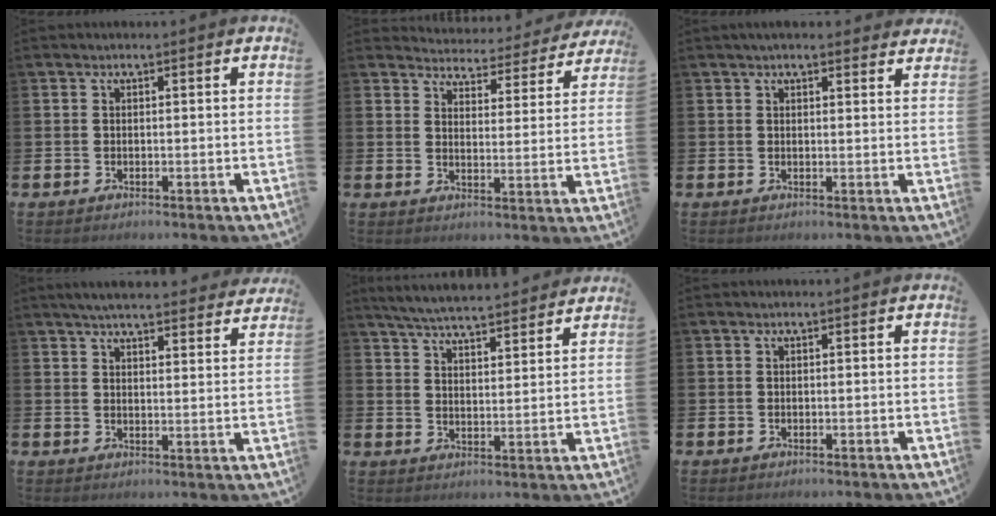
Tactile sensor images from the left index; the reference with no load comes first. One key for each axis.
{"total": 4.2, "fx": 4.2, "fy": 0.8, "fz": 0.1, "tx": -0.015, "ty": -0.040, "tz": 0.067}
{"total": 2.4, "fx": 2.3, "fy": 0.4, "fz": 0.5, "tx": -0.013, "ty": -0.006, "tz": 0.042}
{"total": 5.0, "fx": 4.8, "fy": 0.6, "fz": 1.3, "tx": -0.030, "ty": -0.025, "tz": 0.084}
{"total": 5.9, "fx": 5.8, "fy": 0.3, "fz": 0.9, "tx": -0.036, "ty": -0.038, "tz": 0.103}
{"total": 0.0}